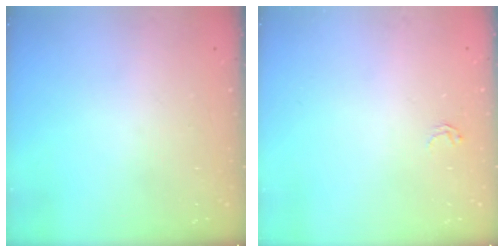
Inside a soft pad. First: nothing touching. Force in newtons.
{"total": 1.8, "press": 1.8, "slide": 0.0}